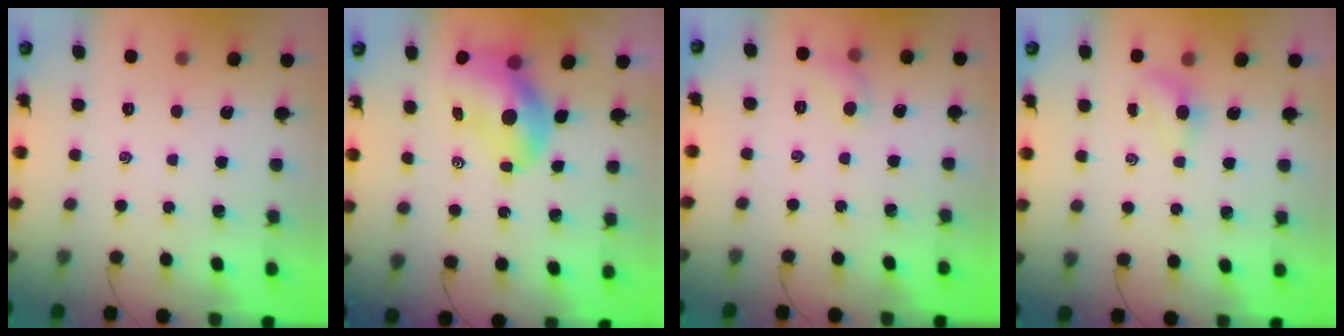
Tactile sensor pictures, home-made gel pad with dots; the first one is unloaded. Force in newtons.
{"total": 9.4, "press": 8.9, "slide": 2.9}
{"total": 5.2, "press": 5.0, "slide": 1.2}
{"total": 3.6, "press": 3.5, "slide": 1.0}